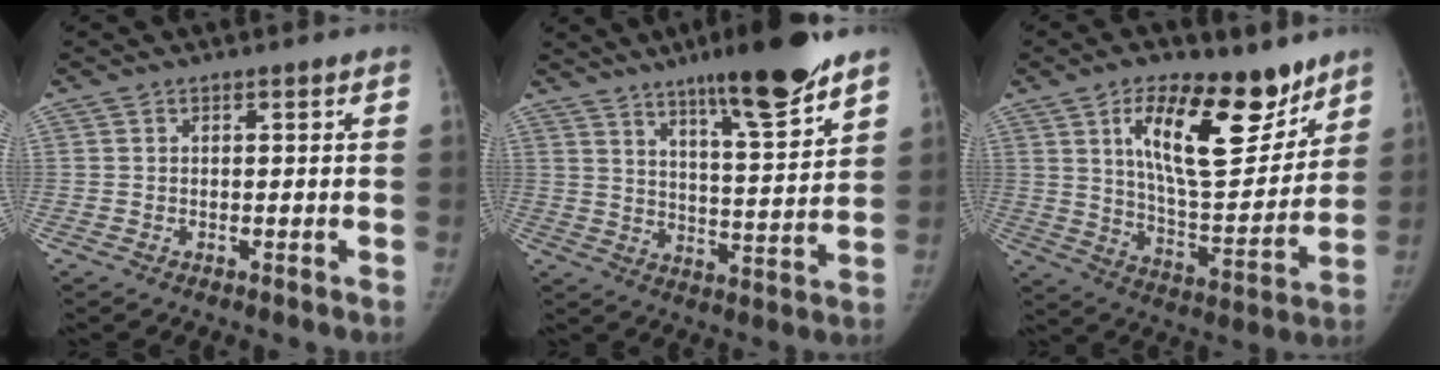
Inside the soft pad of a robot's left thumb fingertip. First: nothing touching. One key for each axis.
{"total": 15.3, "fx": 10.7, "fy": 1.9, "fz": 10.8, "tx": -0.151, "ty": -0.065, "tz": 0.170}
{"total": 20.7, "fx": 11.4, "fy": 9.1, "fz": 14.7, "tx": -0.178, "ty": -0.073, "tz": 0.192}